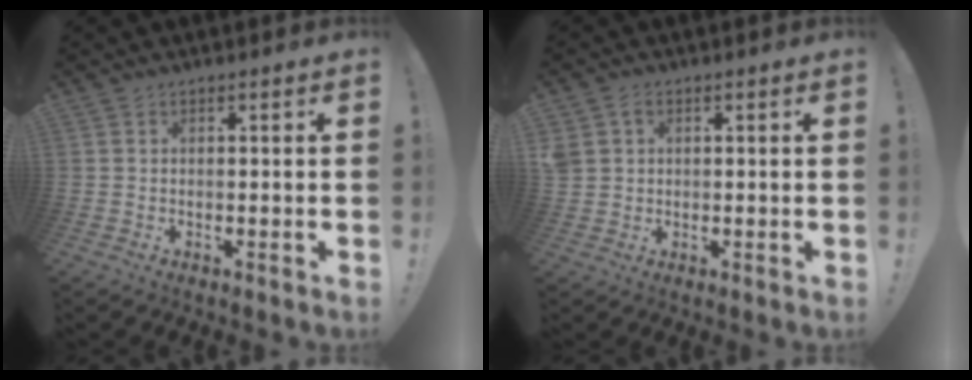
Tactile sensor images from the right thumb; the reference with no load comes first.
{"total": 3.1, "force": [1.1, 2.5, 1.4], "torque": [-0.021, 0.000, 0.023]}